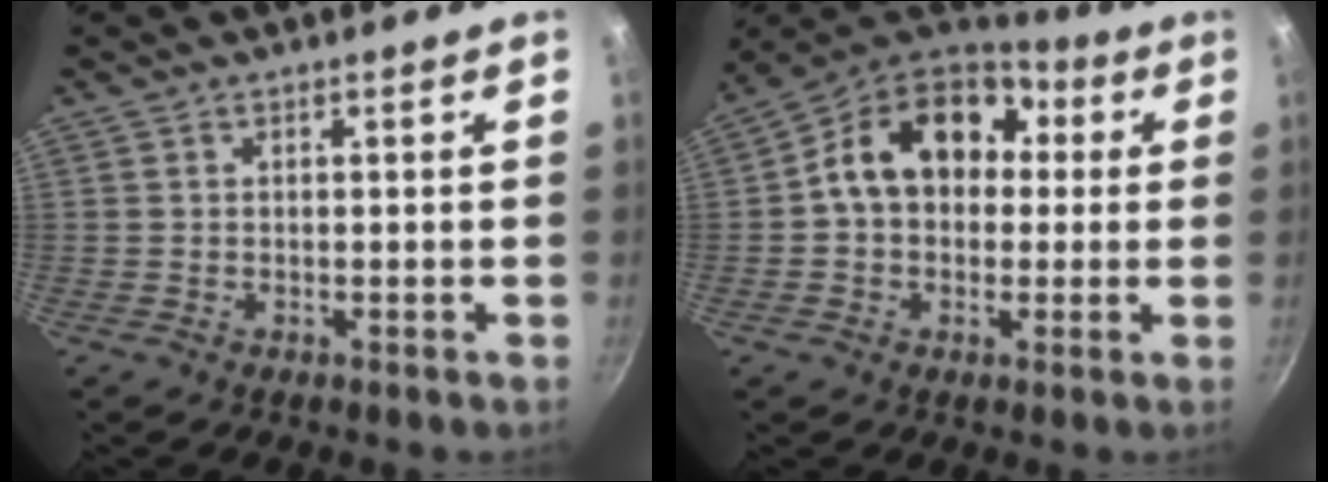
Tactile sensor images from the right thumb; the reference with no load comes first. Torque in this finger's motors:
{"motor_torque": [0.63, 1.65, 1.42, -0.57, 0.13]}